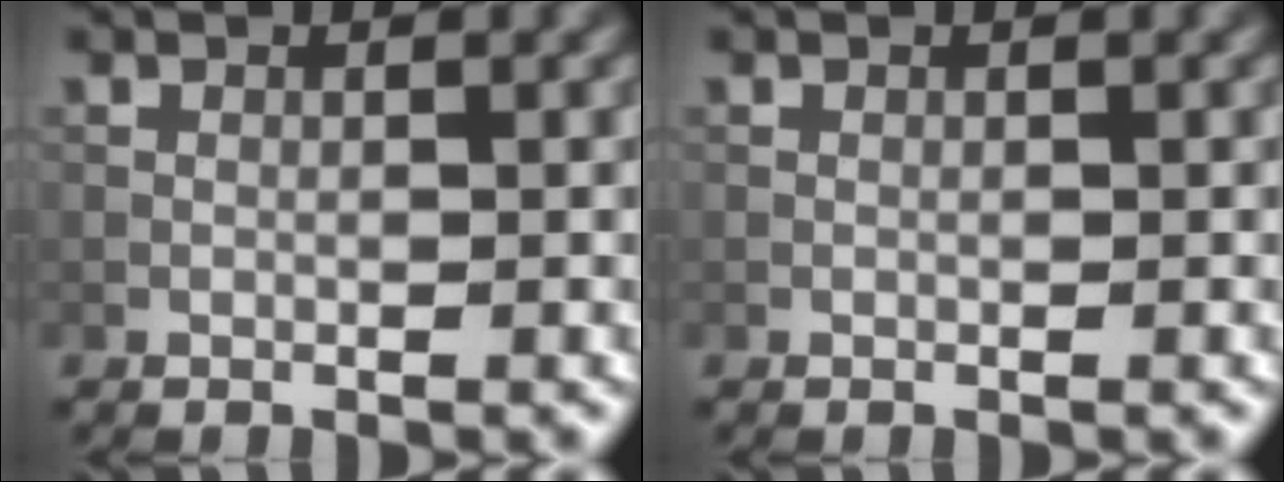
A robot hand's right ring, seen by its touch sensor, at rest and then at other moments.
{"total": 0.0}